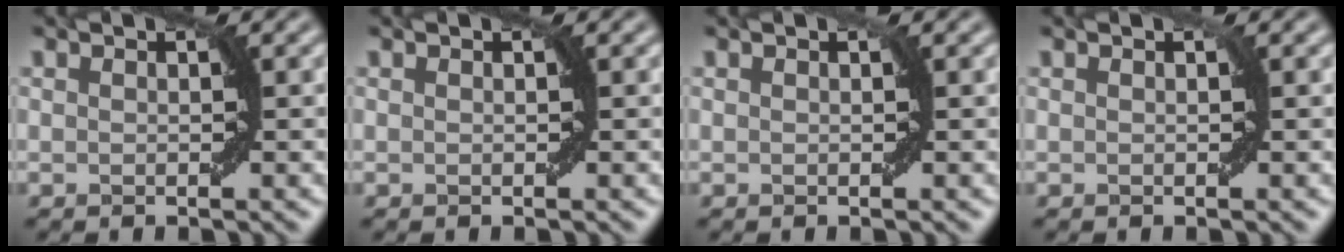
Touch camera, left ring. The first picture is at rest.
{"total": 0.0}
{"total": 0.0}
{"total": 0.0}